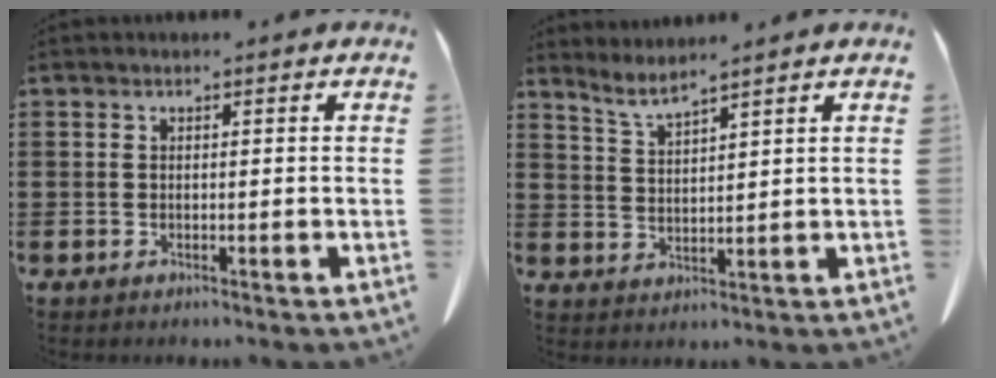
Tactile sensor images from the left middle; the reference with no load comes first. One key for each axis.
{"total": 3.4, "fx": 3.0, "fy": -0.3, "fz": 1.7, "tx": -0.042, "ty": -0.013, "tz": 0.054}